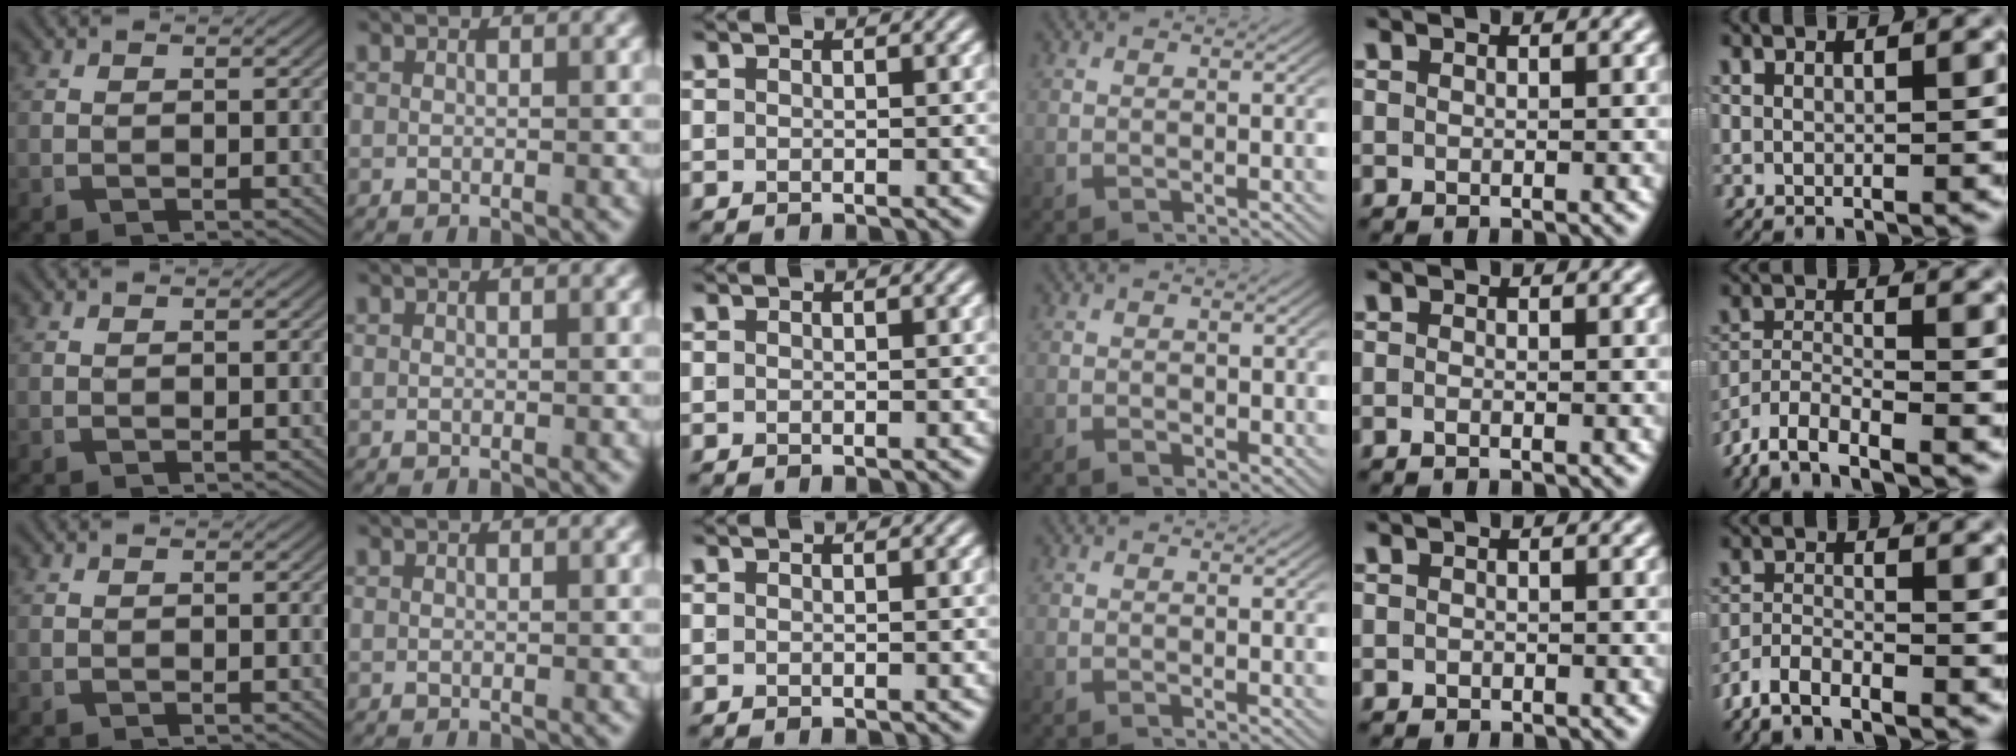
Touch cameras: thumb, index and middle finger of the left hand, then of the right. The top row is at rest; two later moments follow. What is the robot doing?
{"motion": "lift_and_place", "object": "shirt"}